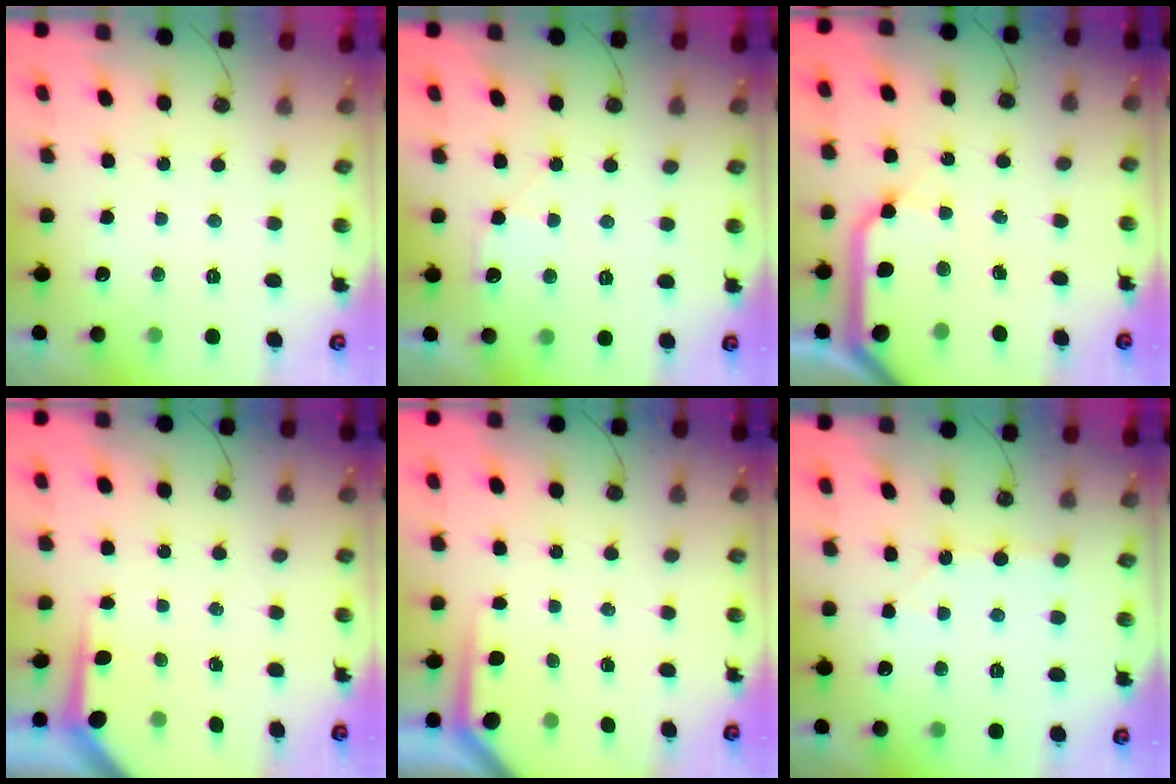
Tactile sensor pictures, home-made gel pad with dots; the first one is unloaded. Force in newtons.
{"total": 6.7, "press": 6.6, "slide": 0.8}
{"total": 14.3, "press": 14.2, "slide": 1.5}
{"total": 3.6, "press": 3.6, "slide": 0.4}
{"total": 2.7, "press": 2.7, "slide": 0.4}
{"total": 4.9, "press": 4.8, "slide": 0.8}